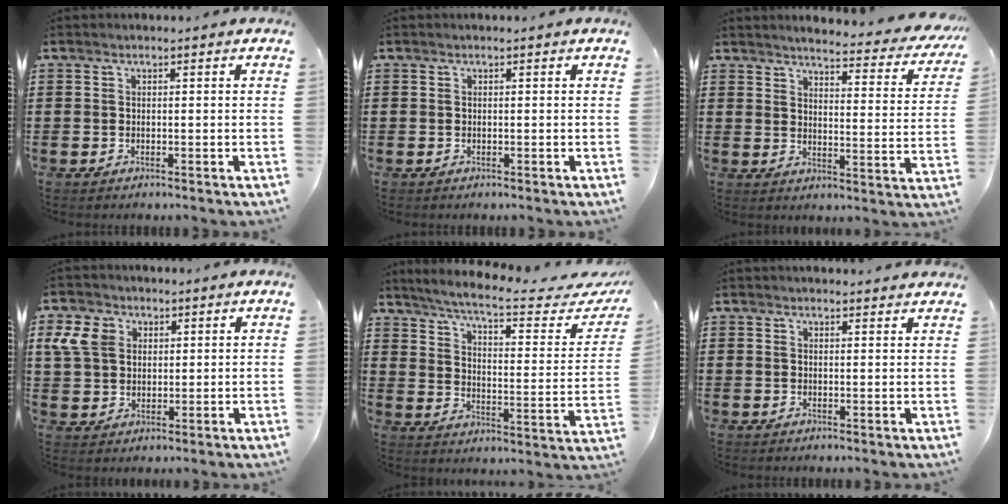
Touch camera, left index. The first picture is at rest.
{"total": 0.0}
{"total": 4.0, "force": [3.7, -0.3, 1.5], "torque": [-0.041, -0.034, 0.054]}
{"total": 5.7, "force": [2.2, 4.7, 2.4], "torque": [-0.075, 0.014, 0.038]}
{"total": 6.6, "force": [5.5, -0.3, 3.6], "torque": [-0.095, -0.038, 0.090]}
{"total": 1.6, "force": [1.5, 0.2, 0.2], "torque": [-0.007, 0.002, 0.030]}